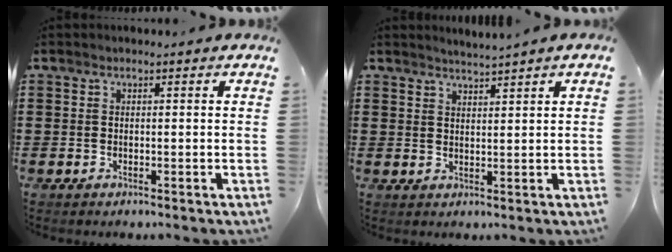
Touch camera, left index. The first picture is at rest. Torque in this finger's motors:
{"motor_torque": [1.08, -1.05, 0.36, 0.06]}